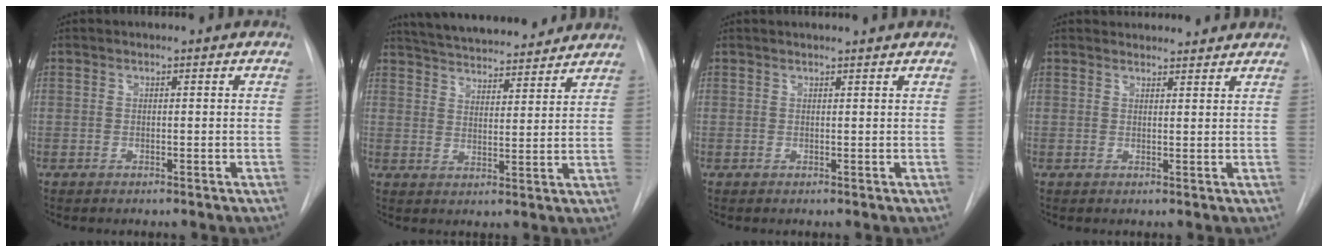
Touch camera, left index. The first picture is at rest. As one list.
[{"total": 18.2, "force": [16.6, 3.6, 6.5], "torque": [-0.109, 0.021, 0.238]}, {"total": 3.0, "force": [2.9, -0.2, 0.7], "torque": [-0.010, 0.011, 0.033]}, {"total": 6.3, "force": [6.1, 1.4, 0.8], "torque": [-0.003, 0.021, 0.066]}]